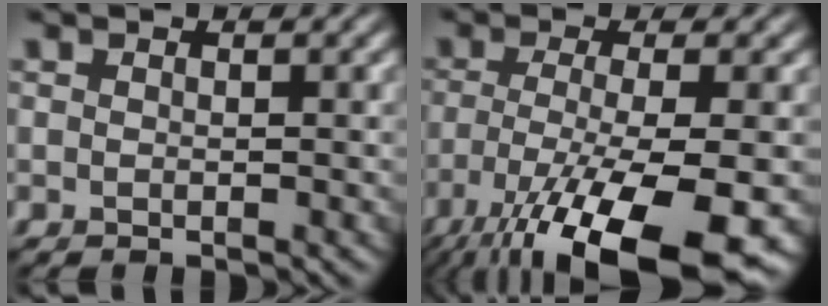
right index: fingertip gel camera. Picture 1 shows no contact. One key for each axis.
{"total": 13.2, "fx": -7.2, "fy": 3.5, "fz": 10.5, "tx": -0.202, "ty": -0.024, "tz": -0.123}